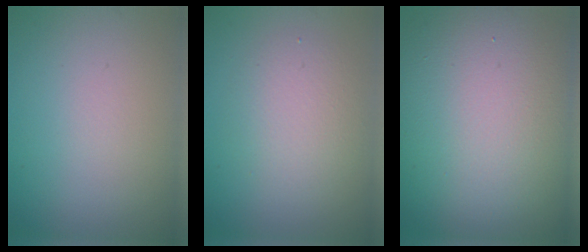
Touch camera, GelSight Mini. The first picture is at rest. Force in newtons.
{"total": 3.3, "press": 3.3, "slide": 0.2}
{"total": 17.3, "press": 17.2, "slide": 1.1}